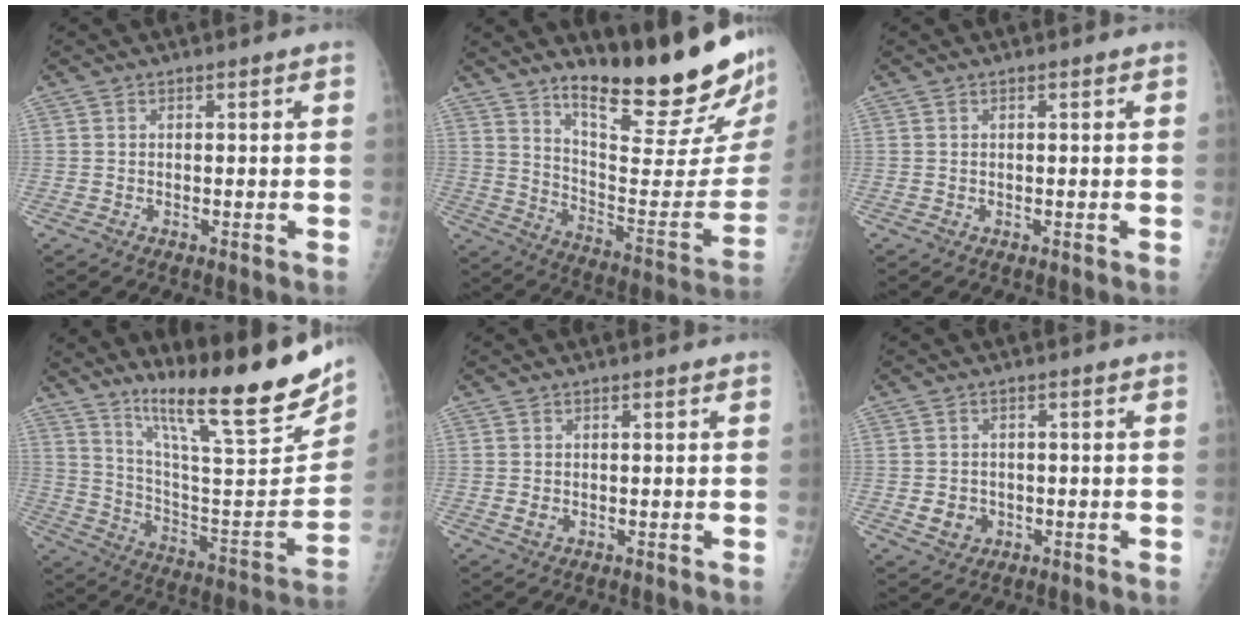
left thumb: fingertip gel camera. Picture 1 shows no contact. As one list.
[{"total": 24.1, "force": [17.6, 3.8, 16.0], "torque": [-0.213, -0.136, 0.268]}, {"total": 0.0}, {"total": 25.2, "force": [17.0, 4.4, 18.1], "torque": [-0.257, -0.078, 0.282]}, {"total": 1.6, "force": [0.1, 1.1, 1.1], "torque": [-0.017, -0.002, 0.005]}, {"total": 3.7, "force": [-0.8, 3.2, 1.5], "torque": [-0.013, 0.003, -0.004]}]